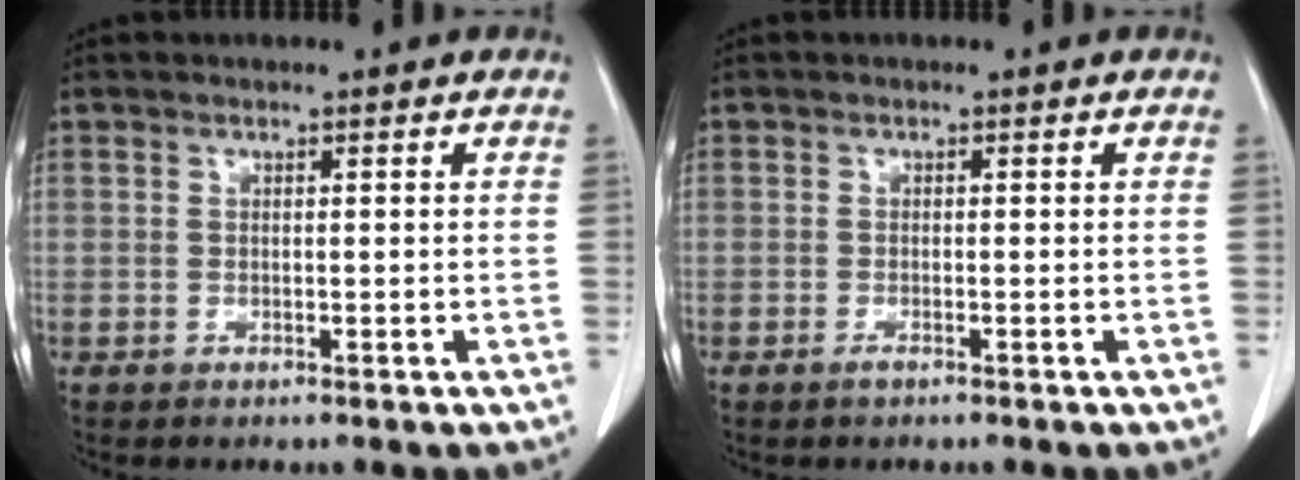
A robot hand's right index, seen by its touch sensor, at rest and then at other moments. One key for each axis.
{"total": 0.7, "fx": -0.5, "fy": 0.0, "fz": 0.5, "tx": -0.014, "ty": -0.002, "tz": -0.006}